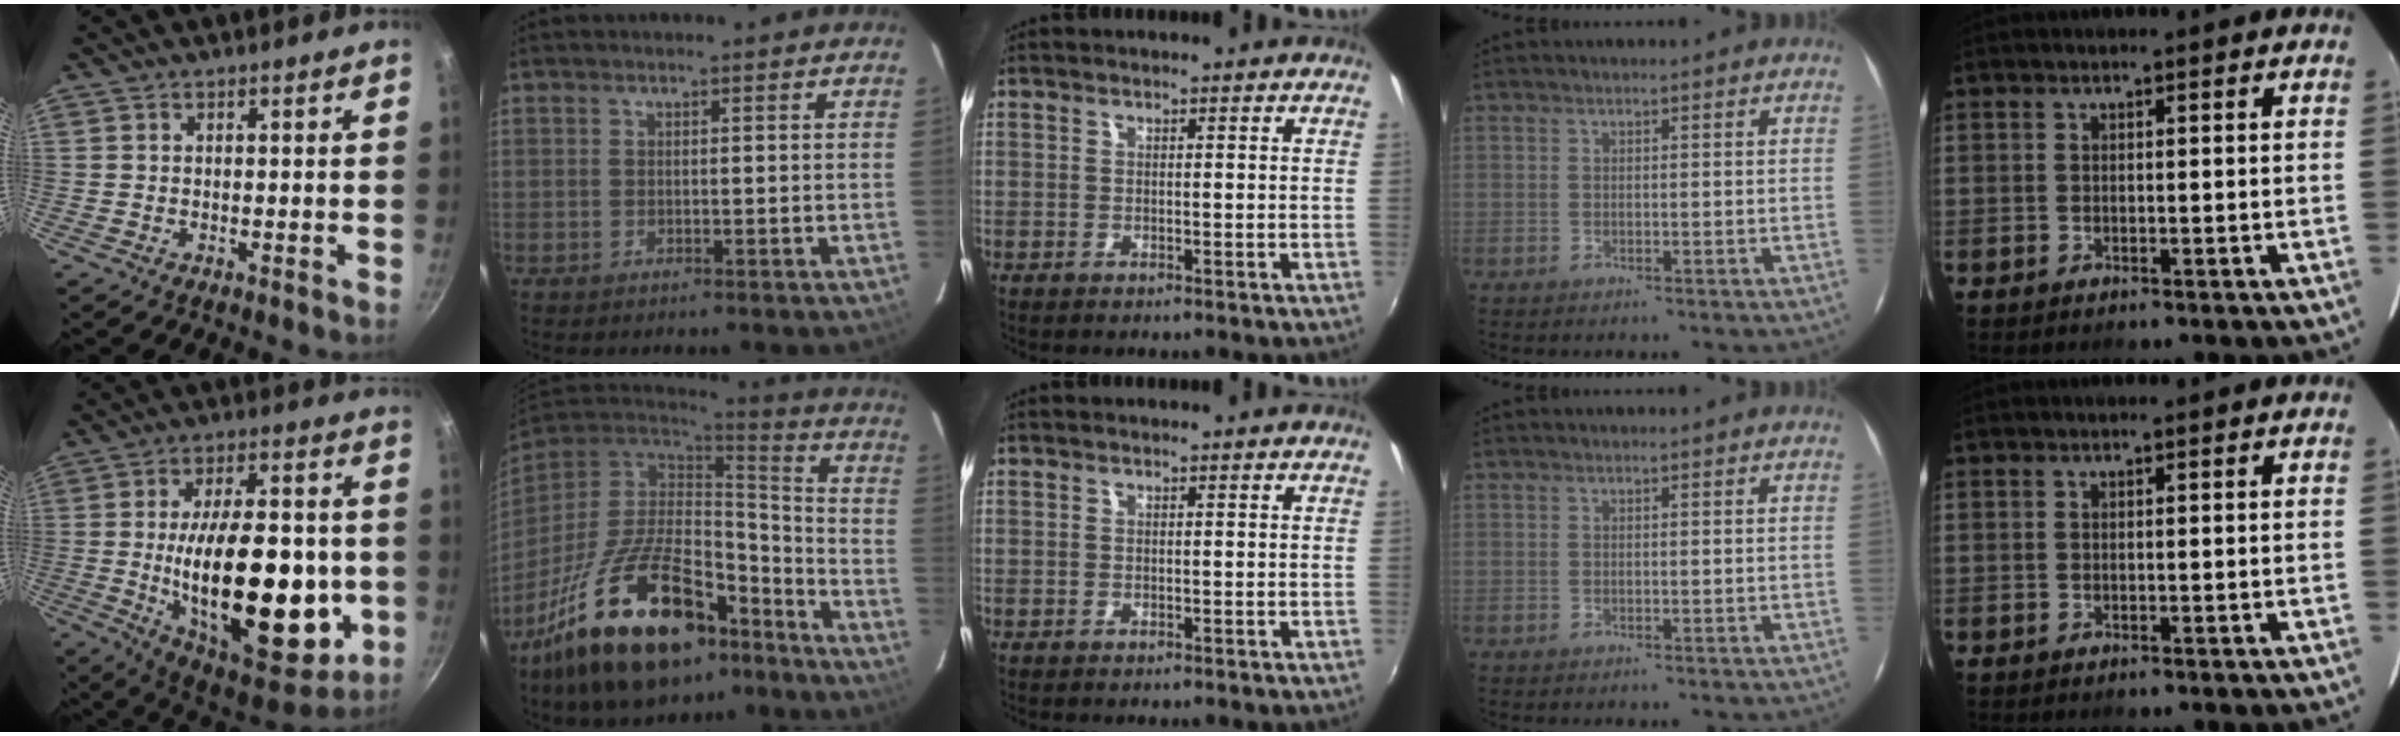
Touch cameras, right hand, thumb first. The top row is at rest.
{"thumb": {"total": 29.8, "force": [-3.7, 14.3, 25.9], "torque": [-0.366, 0.003, -0.041]}, "index": {"total": 28.3, "force": [-17.3, 13.4, 18.0], "torque": [-0.344, -0.005, -0.262]}}